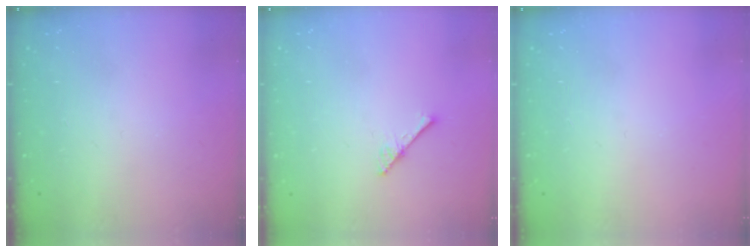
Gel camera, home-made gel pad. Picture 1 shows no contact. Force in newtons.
{"total": 3.0, "press": 3.0, "slide": 0.3}
{"total": 0.0}